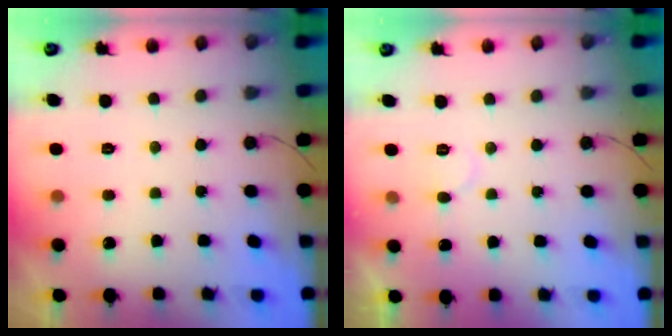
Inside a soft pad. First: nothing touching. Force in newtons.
{"total": 4.8, "press": 4.8, "slide": 0.4}